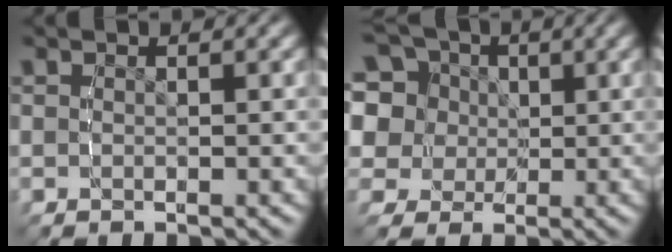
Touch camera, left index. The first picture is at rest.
{"total": 12.0, "force": [2.9, 10.5, 5.1], "torque": [-0.124, -0.022, 0.045]}